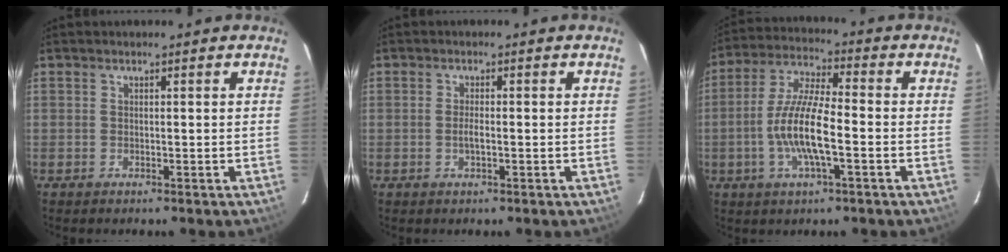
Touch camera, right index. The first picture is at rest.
{"total": 1.7, "force": [-0.4, 0.4, 1.6], "torque": [-0.032, 0.000, -0.009]}
{"total": 11.4, "force": [-2.9, 2.5, 10.8], "torque": [-0.222, 0.001, -0.059]}